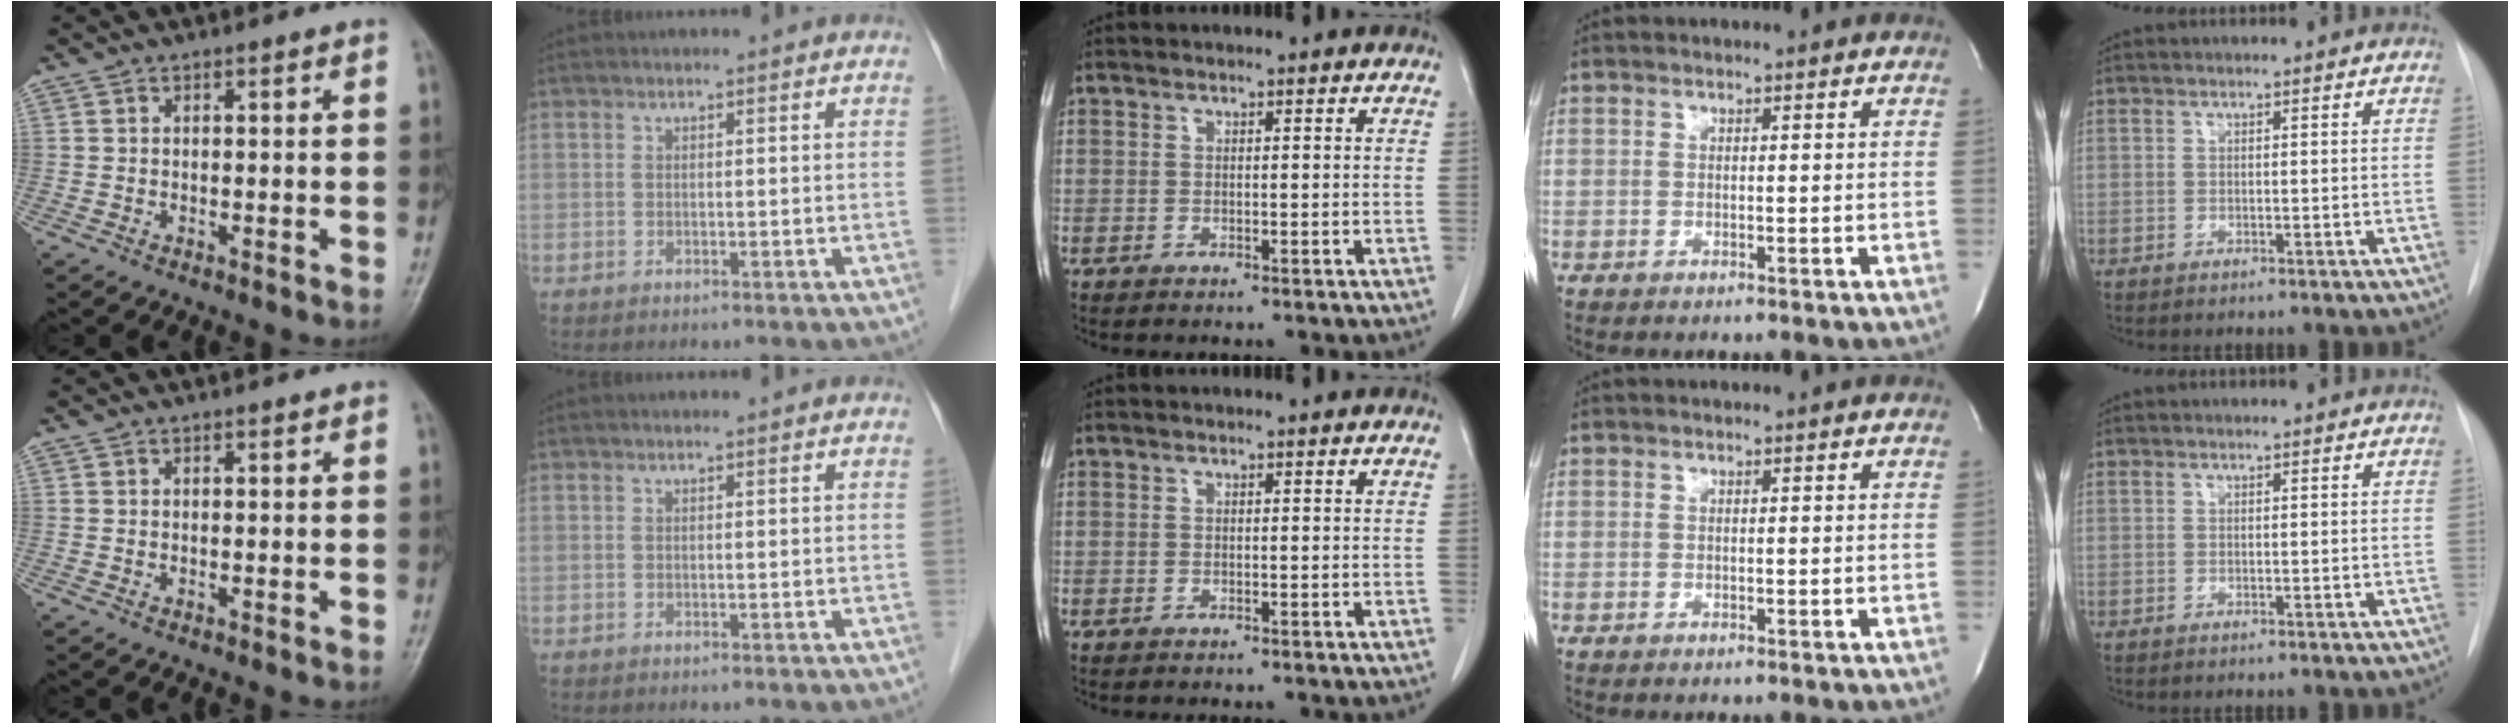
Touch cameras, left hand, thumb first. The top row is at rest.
{}